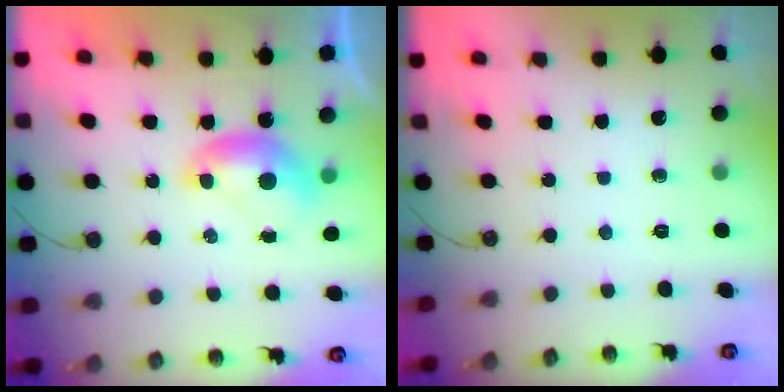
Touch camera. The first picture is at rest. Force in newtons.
{"total": 0.0}